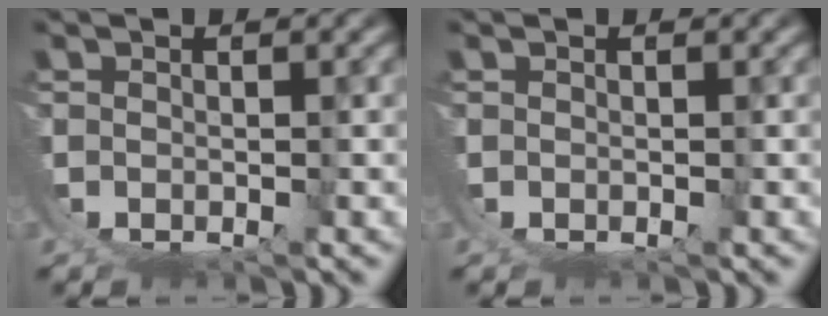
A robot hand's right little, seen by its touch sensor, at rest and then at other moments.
{"total": 0.0}